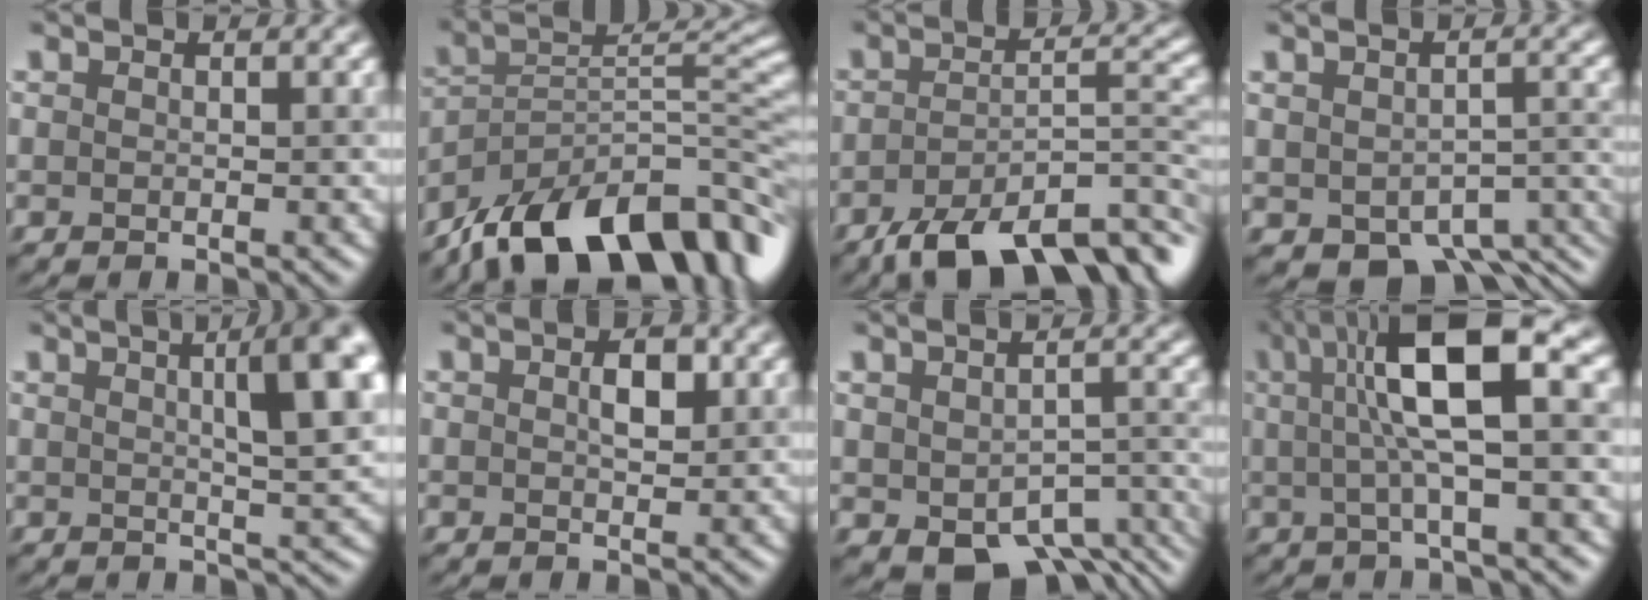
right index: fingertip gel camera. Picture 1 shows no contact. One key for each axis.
{"total": 15.3, "fx": -11.1, "fy": 5.7, "fz": 8.9, "tx": -0.161, "ty": 0.019, "tz": -0.193}
{"total": 11.0, "fx": -6.9, "fy": 4.2, "fz": 7.5, "tx": -0.119, "ty": -0.007, "tz": -0.116}
{"total": 7.2, "fx": -4.2, "fy": 3.8, "fz": 4.3, "tx": -0.051, "ty": -0.025, "tz": -0.052}
{"total": 8.6, "fx": 2.4, "fy": 2.3, "fz": 7.9, "tx": -0.064, "ty": 0.021, "tz": 0.026}
{"total": 2.2, "fx": 0.5, "fy": 1.1, "fz": 1.8, "tx": -0.030, "ty": 0.005, "tz": 0.006}
{"total": 7.8, "fx": -4.1, "fy": 4.3, "fz": 5.1, "tx": -0.069, "ty": -0.027, "tz": -0.045}
{"total": 9.6, "fx": 2.0, "fy": 2.2, "fz": 9.1, "tx": -0.137, "ty": 0.021, "tz": 0.025}